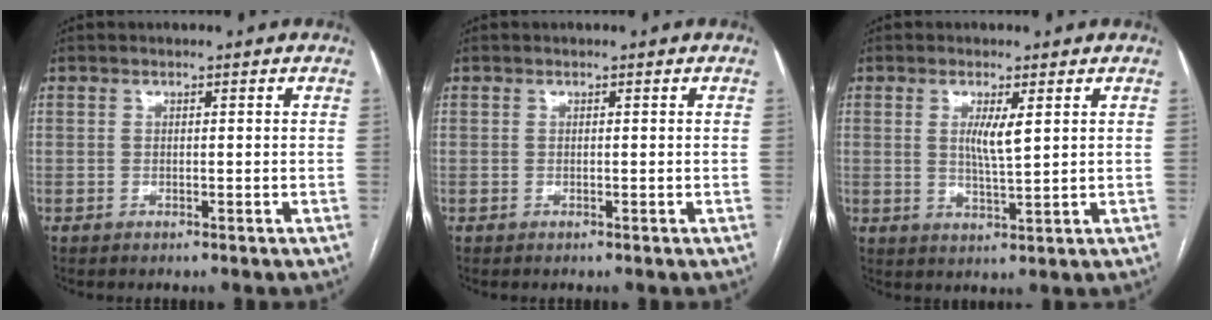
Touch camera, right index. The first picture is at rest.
{"total": 0.0}
{"total": 4.1, "force": [1.2, 0.4, 3.9], "torque": [-0.074, -0.007, 0.023]}